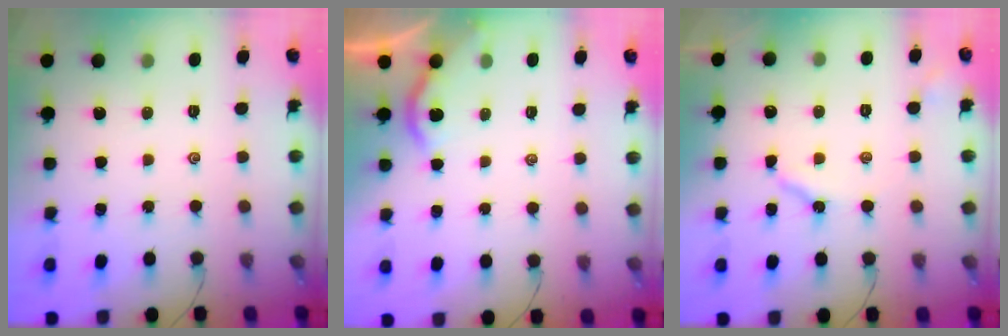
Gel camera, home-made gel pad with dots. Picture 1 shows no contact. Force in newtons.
{"total": 4.8, "press": 4.8, "slide": 0.3}
{"total": 4.1, "press": 4.1, "slide": 0.3}